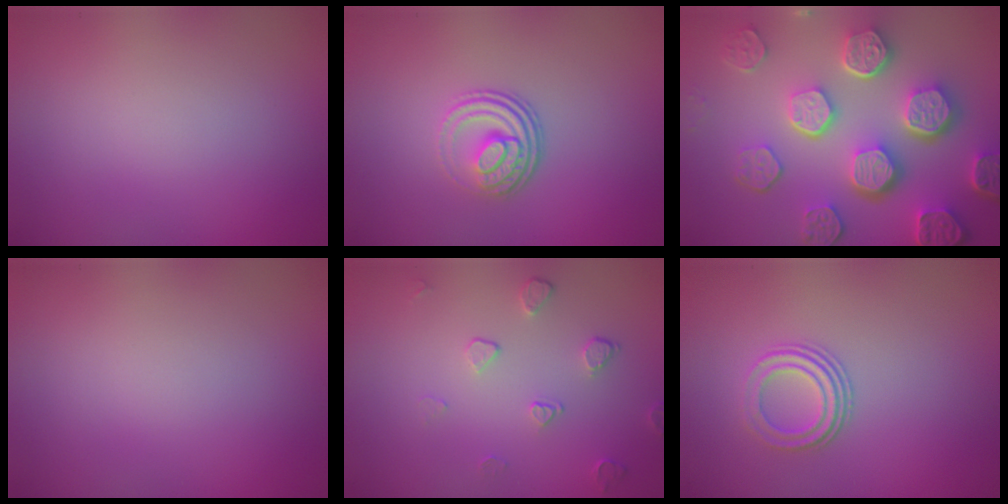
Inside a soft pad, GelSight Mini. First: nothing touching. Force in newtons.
{"total": 3.5, "press": 2.5, "slide": 2.5}
{"total": 8.5, "press": 6.2, "slide": 5.8}
{"total": 0.0}
{"total": 1.6, "press": 1.1, "slide": 1.2}
{"total": 2.8, "press": 2.1, "slide": 1.9}